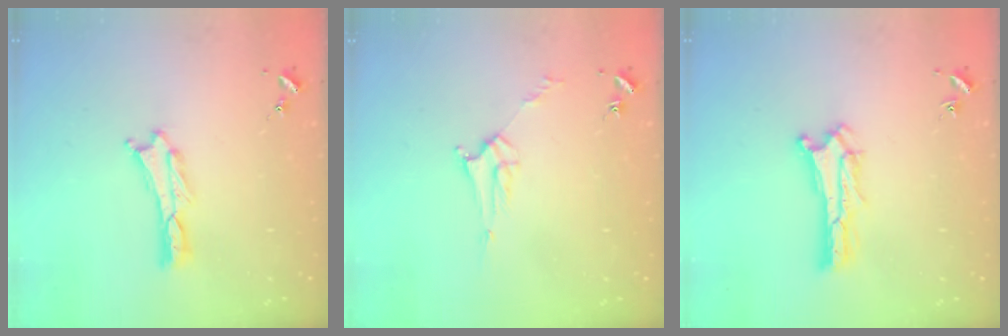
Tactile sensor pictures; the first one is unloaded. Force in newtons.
{"total": 3.8, "press": 3.8, "slide": 0.3}
{"total": 0.9, "press": 0.9, "slide": 0.2}